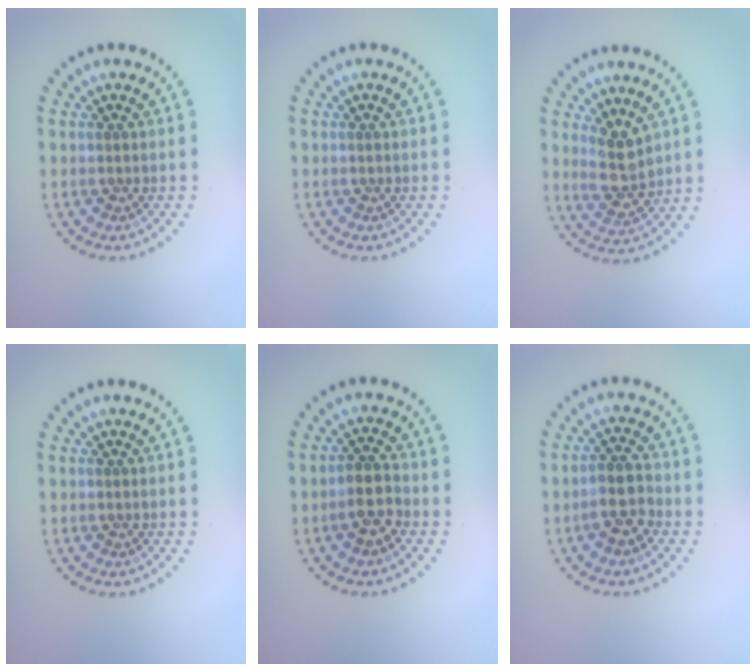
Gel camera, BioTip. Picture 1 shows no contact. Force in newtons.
{"total": 0.0}
{"total": 3.2, "press": 2.9, "slide": 1.4}
{"total": 0.0}
{"total": 2.7, "press": 2.5, "slide": 1.0}
{"total": 2.6, "press": 2.5, "slide": 0.9}